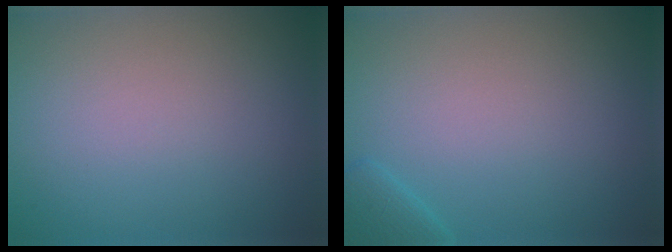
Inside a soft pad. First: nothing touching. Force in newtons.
{"total": 1.4, "press": 1.4, "slide": 0.1}